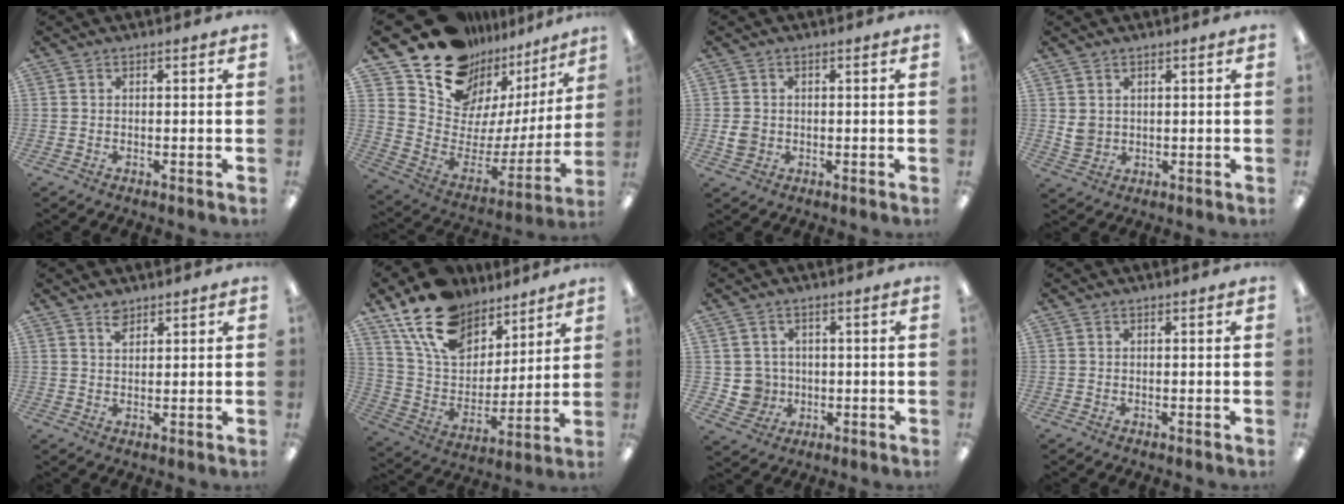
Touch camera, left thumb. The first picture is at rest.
{"total": 15.8, "force": [12.4, 9.0, 3.8], "torque": [-0.071, -0.118, 0.231]}
{"total": 3.1, "force": [-0.1, 2.8, 1.4], "torque": [-0.017, 0.003, -0.002]}
{"total": 3.5, "force": [1.6, 2.9, 1.2], "torque": [-0.018, 0.000, 0.031]}
{"total": 2.8, "force": [2.3, 1.3, 1.0], "torque": [-0.015, -0.005, 0.042]}
{"total": 18.4, "force": [12.9, 10.7, 7.5], "torque": [-0.152, -0.066, 0.240]}
{"total": 5.2, "force": [0.4, 5.2, 0.6], "torque": [-0.019, 0.008, 0.014]}
{"total": 0.0}